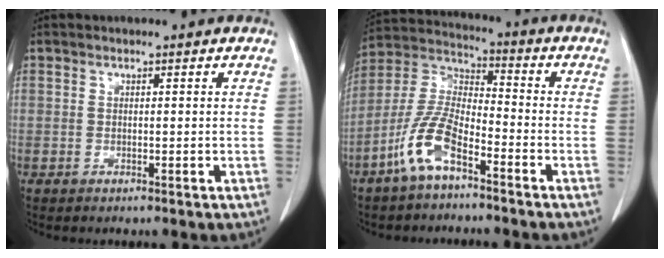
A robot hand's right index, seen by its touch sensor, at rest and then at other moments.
{"total": 9.9, "force": [-5.8, 3.0, 7.4], "torque": [-0.172, 0.004, -0.119]}